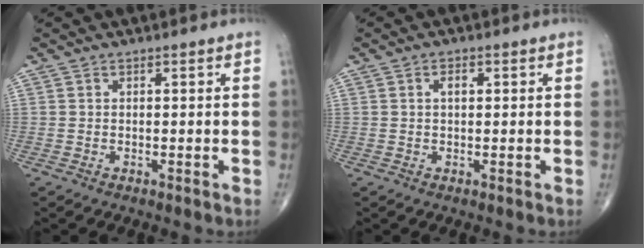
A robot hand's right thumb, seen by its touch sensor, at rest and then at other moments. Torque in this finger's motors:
{"motor_torque": [-0.01, 0.28, 0.22, -0.06, 0.12]}